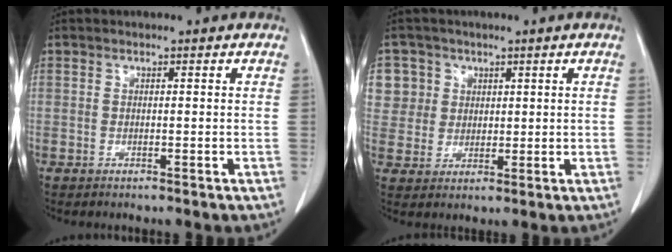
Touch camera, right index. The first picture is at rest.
{"total": 6.9, "force": [2.7, 6.3, 0.3], "torque": [0.002, 0.015, 0.060]}